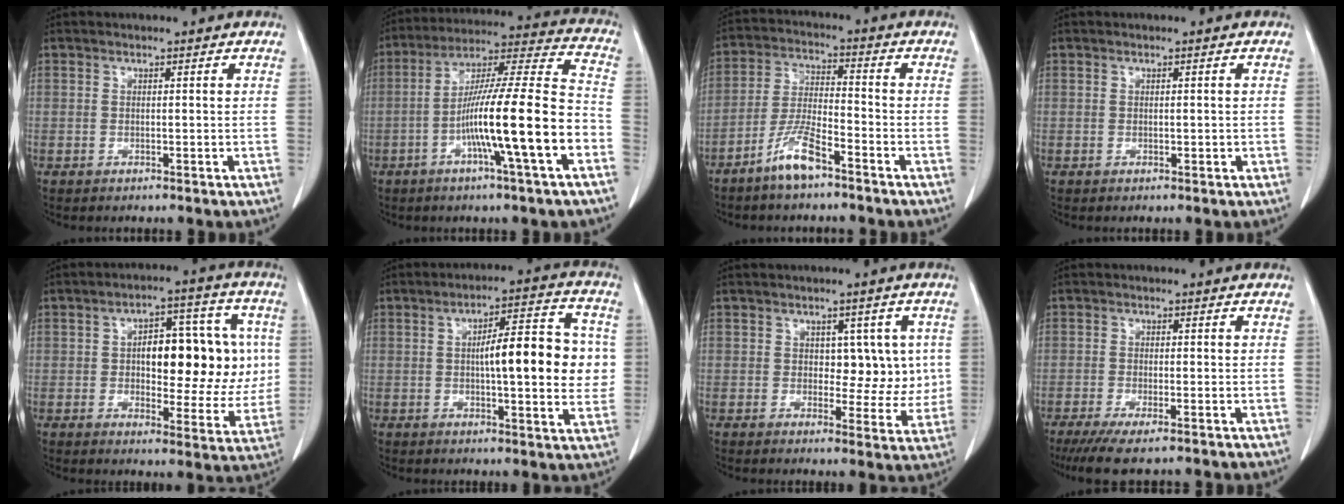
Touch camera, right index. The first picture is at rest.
{"total": 17.6, "force": [-5.8, -0.1, 16.7], "torque": [-0.279, 0.006, -0.103]}
{"total": 7.3, "force": [-5.1, 1.1, 5.1], "torque": [-0.107, -0.008, -0.101]}
{"total": 0.6, "force": [-0.1, 0.3, 0.5], "torque": [-0.008, -0.001, 0.000]}
{"total": 15.9, "force": [1.6, 6.9, 14.2], "torque": [-0.184, 0.031, 0.032]}
{"total": 13.5, "force": [0.7, 3.5, 13.1], "torque": [-0.182, 0.027, 0.009]}
{"total": 6.2, "force": [1.1, 4.0, 4.6], "torque": [-0.038, 0.010, 0.021]}
{"total": 5.5, "force": [-3.9, 0.8, 3.8], "torque": [-0.062, -0.015, -0.063]}